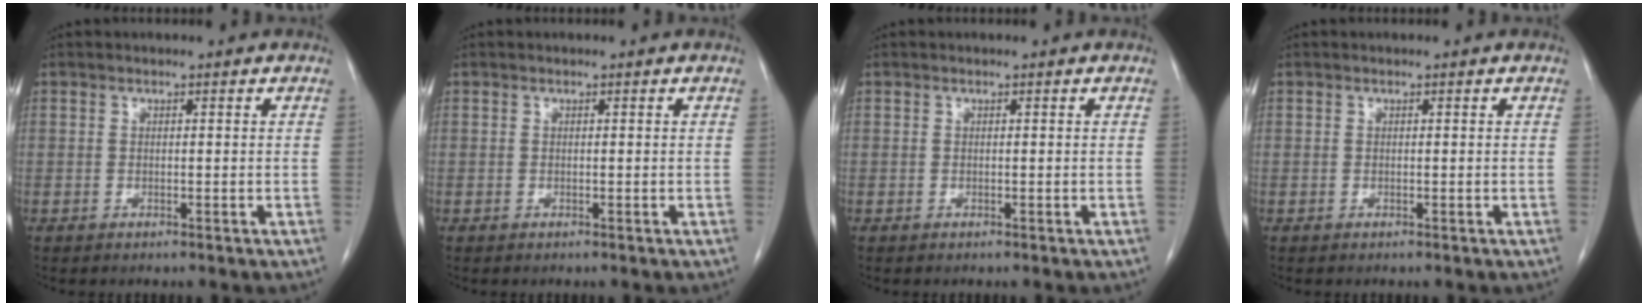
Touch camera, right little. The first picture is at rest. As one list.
[{"total": 0.0}, {"total": 0.0}, {"total": 0.0}]